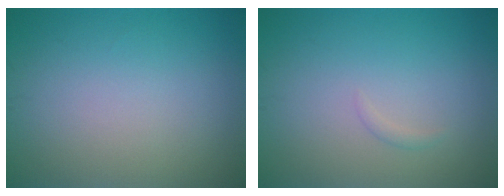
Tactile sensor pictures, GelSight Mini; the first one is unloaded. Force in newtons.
{"total": 0.5, "press": 0.5, "slide": 0.0}